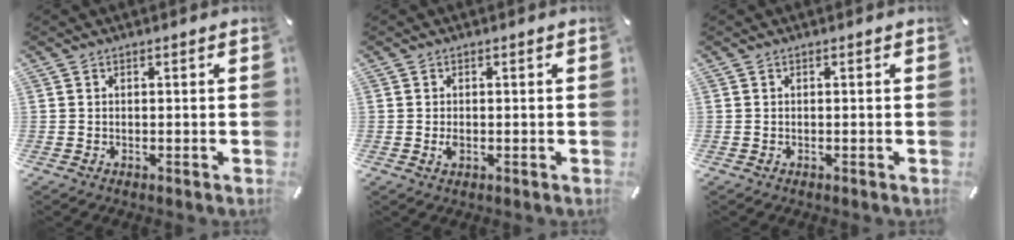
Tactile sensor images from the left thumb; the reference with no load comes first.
{"total": 1.4, "force": [-0.2, 0.7, 1.2], "torque": [-0.024, 0.000, -0.003]}
{"total": 0.0}